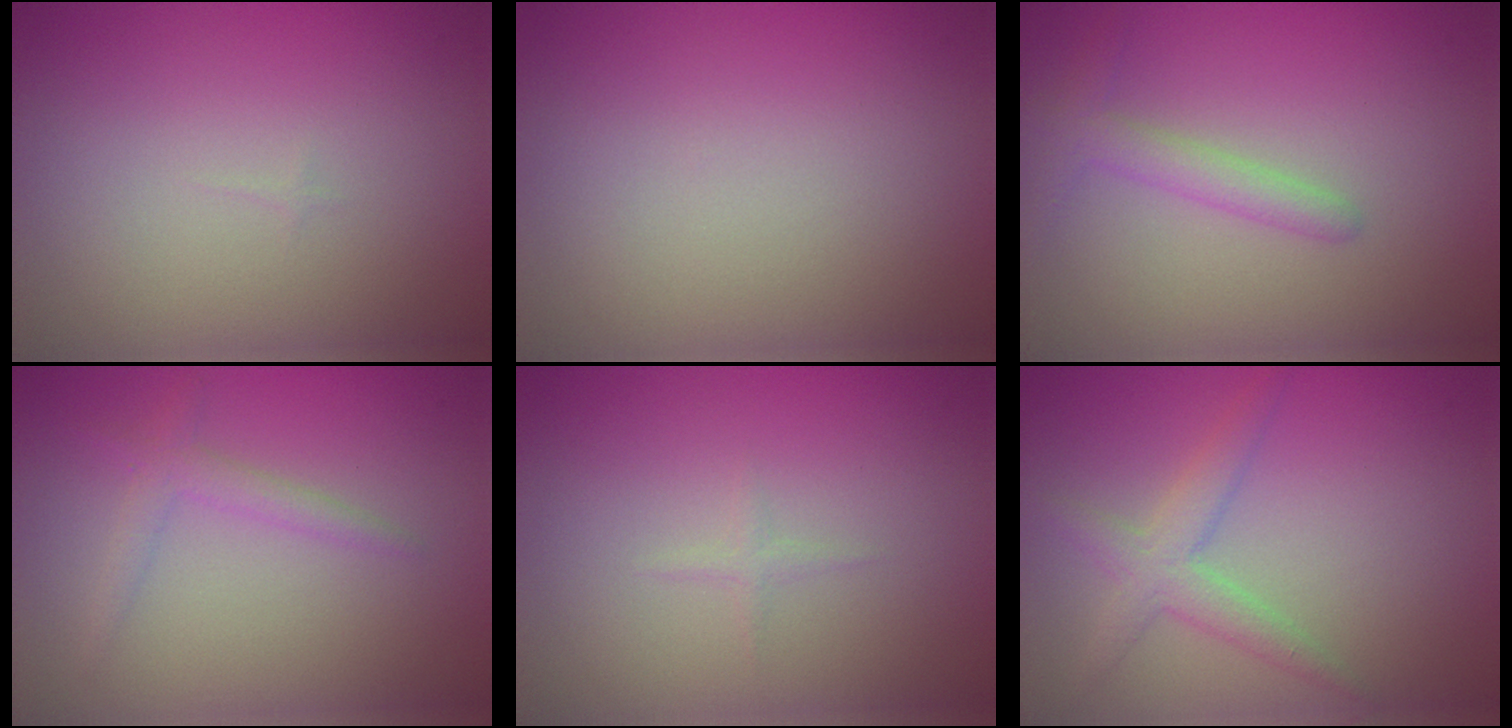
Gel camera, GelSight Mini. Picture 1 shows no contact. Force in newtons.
{"total": 0.0}
{"total": 2.1, "press": 2.1, "slide": 0.1}
{"total": 1.7, "press": 1.7, "slide": 0.1}
{"total": 0.6, "press": 0.6, "slide": 0.0}
{"total": 2.7, "press": 2.7, "slide": 0.1}